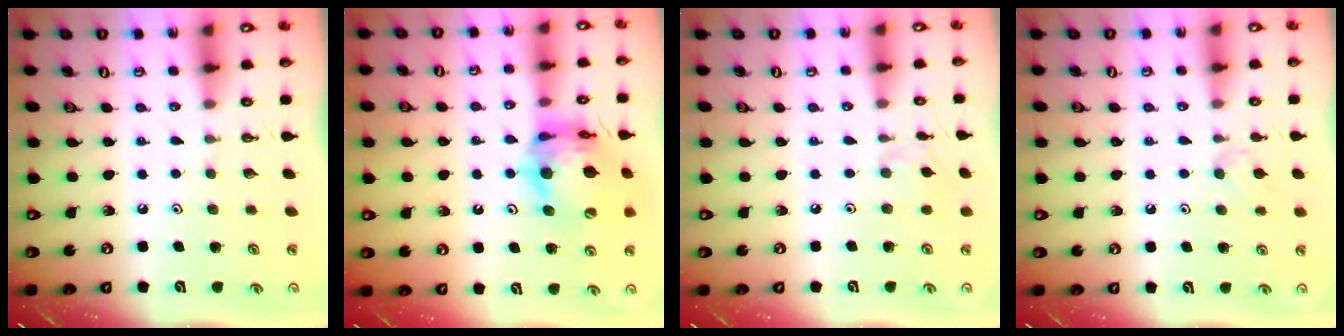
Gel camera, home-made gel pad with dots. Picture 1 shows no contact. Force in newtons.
{"total": 15.9, "press": 15.8, "slide": 1.7}
{"total": 3.9, "press": 3.9, "slide": 0.6}
{"total": 4.3, "press": 4.2, "slide": 0.9}